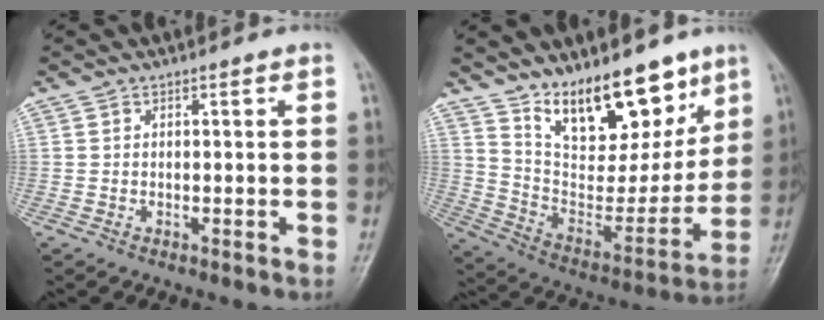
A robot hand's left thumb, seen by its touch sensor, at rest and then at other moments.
{"total": 19.1, "force": [12.9, 8.7, 11.1], "torque": [-0.113, -0.082, 0.227]}